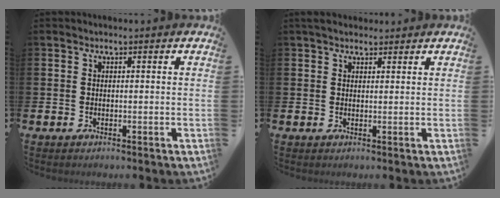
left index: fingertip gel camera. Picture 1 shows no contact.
{"total": 2.4, "force": [2.1, 1.0, 0.5], "torque": [0.004, -0.006, 0.035]}